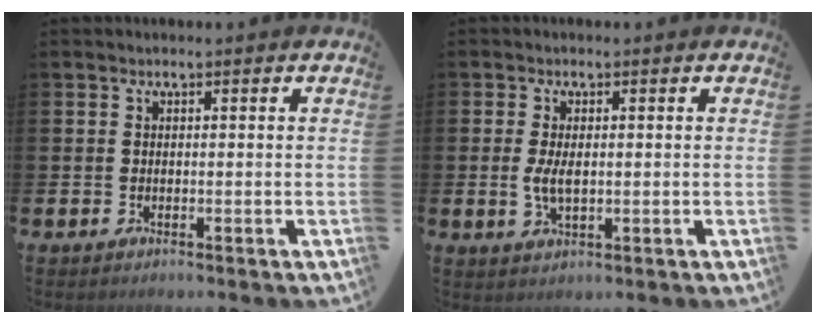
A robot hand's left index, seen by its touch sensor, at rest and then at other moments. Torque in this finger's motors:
{"motor_torque": [0.83, 0.07, 0.13, 0.09]}